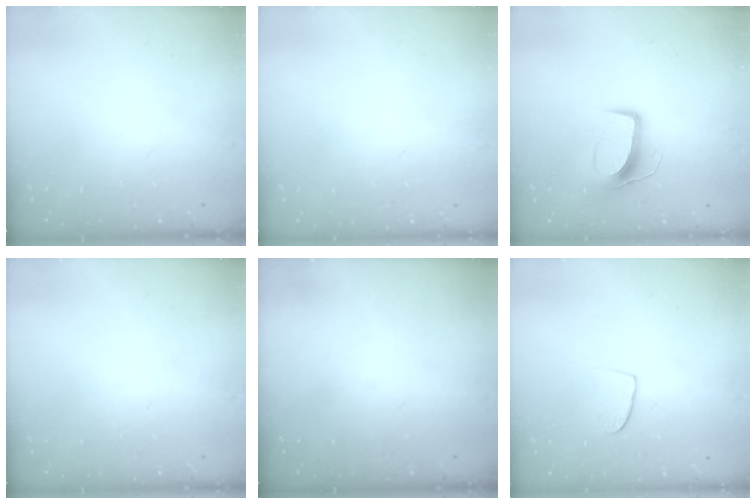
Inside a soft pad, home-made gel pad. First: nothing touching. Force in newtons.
{"total": 0.0}
{"total": 10.1, "press": 10.1, "slide": 0.1}
{"total": 0.0}
{"total": 0.0}
{"total": 6.3, "press": 6.2, "slide": 0.6}